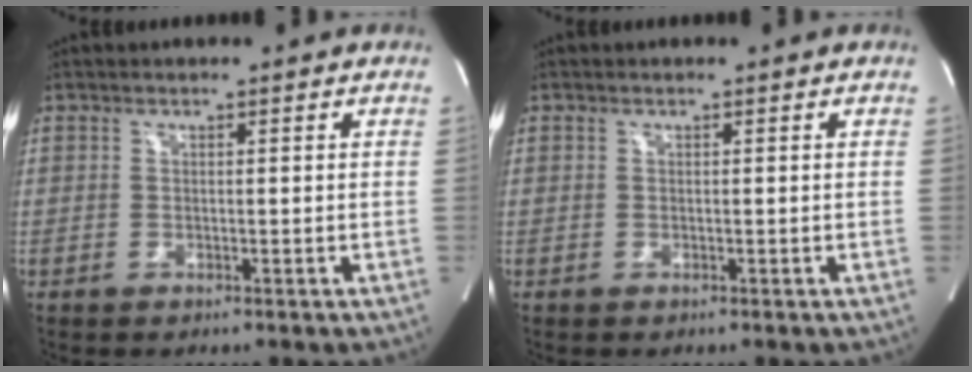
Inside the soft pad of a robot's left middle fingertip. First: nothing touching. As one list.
[{"total": 0.0}]